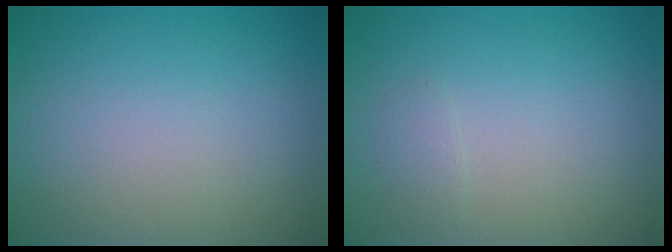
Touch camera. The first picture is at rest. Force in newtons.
{"total": 0.7, "press": 0.7, "slide": 0.0}